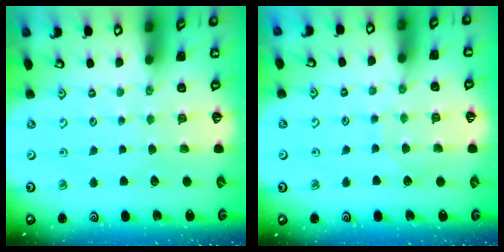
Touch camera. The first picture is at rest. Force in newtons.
{"total": 6.7, "press": 6.7, "slide": 0.2}